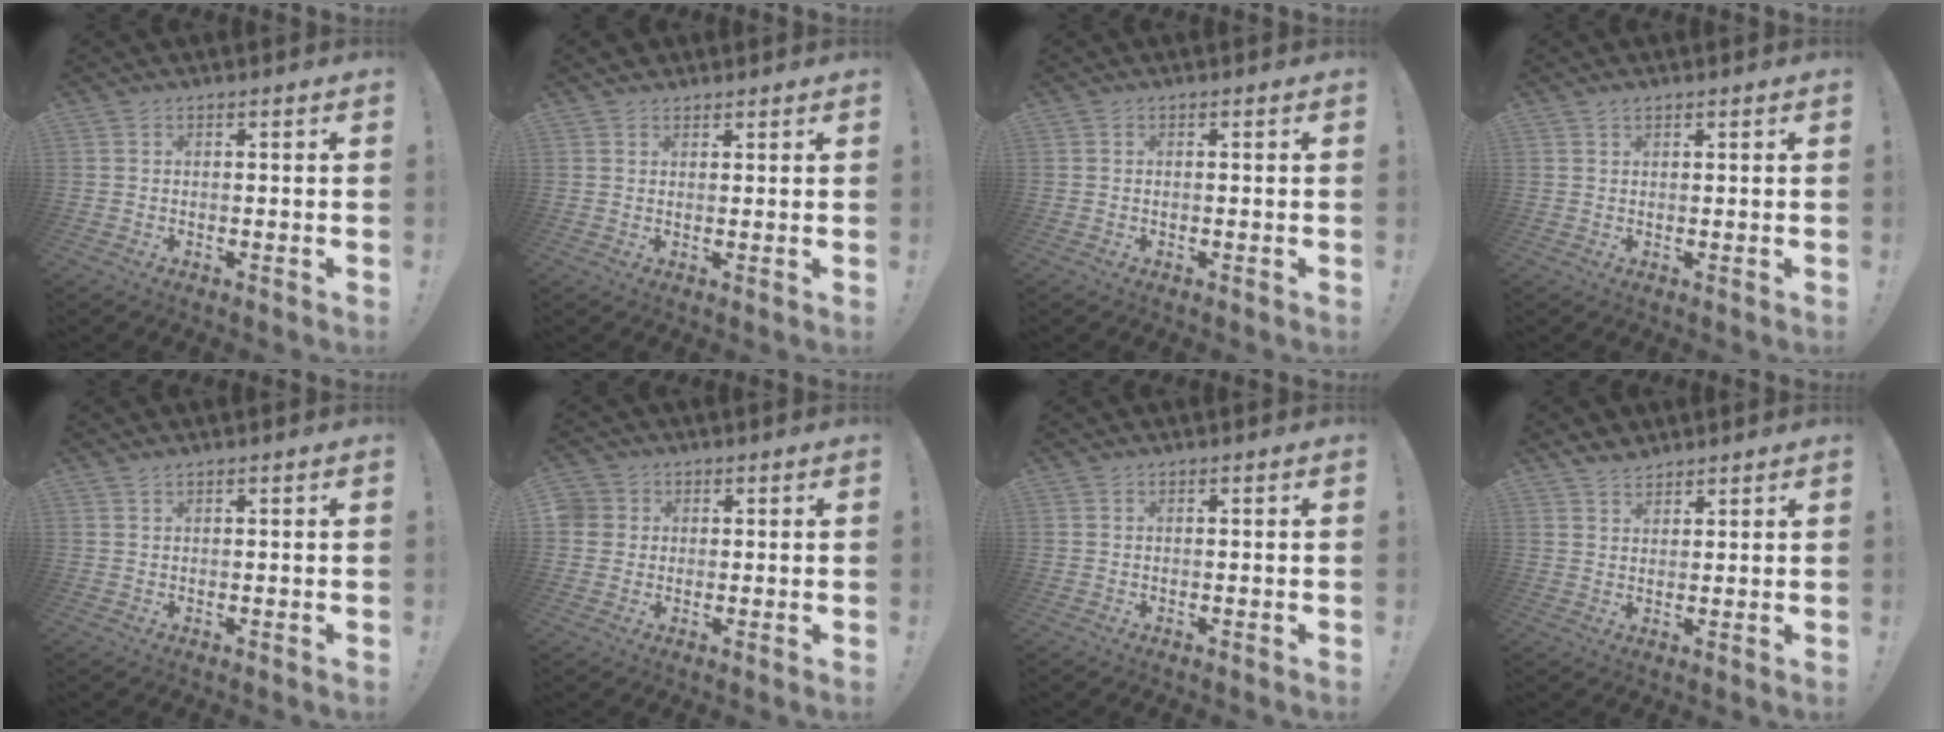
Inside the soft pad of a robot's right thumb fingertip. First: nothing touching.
{"total": 1.9, "force": [1.4, 1.3, 0.2], "torque": [0.001, -0.007, 0.026]}
{"total": 0.0}
{"total": 1.0, "force": [0.9, 0.4, 0.4], "torque": [-0.007, -0.002, 0.016]}
{"total": 0.5, "force": [0.4, 0.0, 0.3], "torque": [-0.005, -0.001, 0.007]}
{"total": 4.1, "force": [0.6, 3.9, 1.1], "torque": [-0.025, 0.004, 0.010]}
{"total": 0.0}
{"total": 3.7, "force": [3.2, 1.8, 0.9], "torque": [-0.016, -0.019, 0.060]}